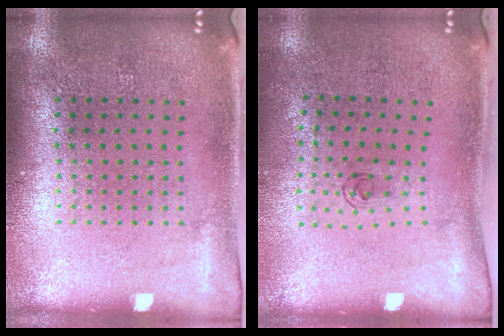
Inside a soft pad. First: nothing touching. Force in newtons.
{"total": 0.7, "press": 0.2, "slide": 0.6}